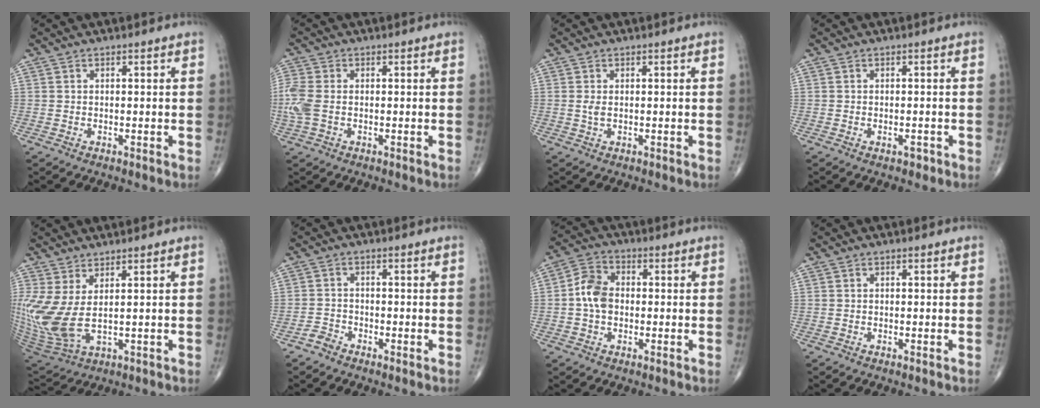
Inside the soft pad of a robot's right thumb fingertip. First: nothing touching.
{"total": 5.6, "force": [-0.7, 3.5, 4.3], "torque": [-0.134, 0.005, -0.016]}
{"total": 1.3, "force": [0.1, 0.6, 1.1], "torque": [-0.028, 0.000, 0.006]}
{"total": 1.3, "force": [-0.7, 0.7, 0.9], "torque": [-0.013, 0.004, -0.008]}
{"total": 11.5, "force": [1.7, 4.8, 10.3], "torque": [-0.256, -0.018, 0.054]}
{"total": 2.0, "force": [-1.7, 1.0, 0.2], "torque": [-0.001, 0.002, -0.038]}
{"total": 7.1, "force": [-0.5, 5.1, 4.9], "torque": [-0.088, 0.020, -0.018]}
{"total": 0.0}